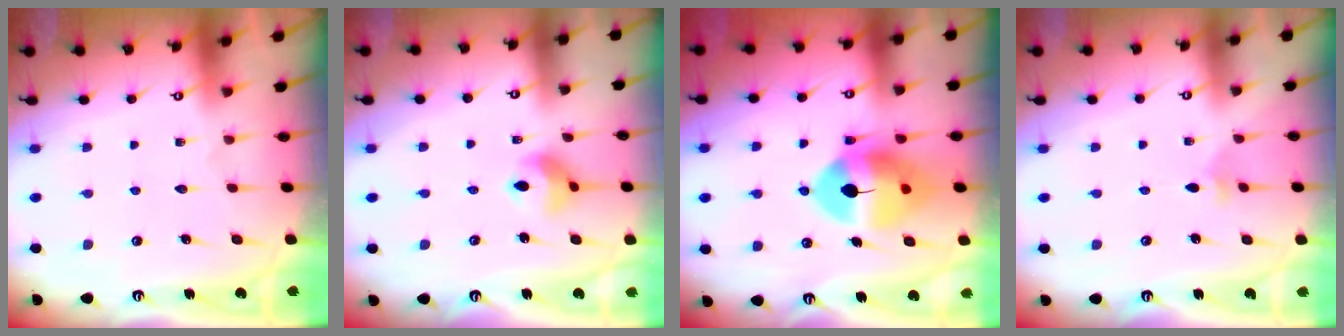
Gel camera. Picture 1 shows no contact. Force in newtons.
{"total": 8.5, "press": 8.4, "slide": 1.0}
{"total": 12.4, "press": 12.2, "slide": 2.2}
{"total": 2.3, "press": 2.3, "slide": 0.6}